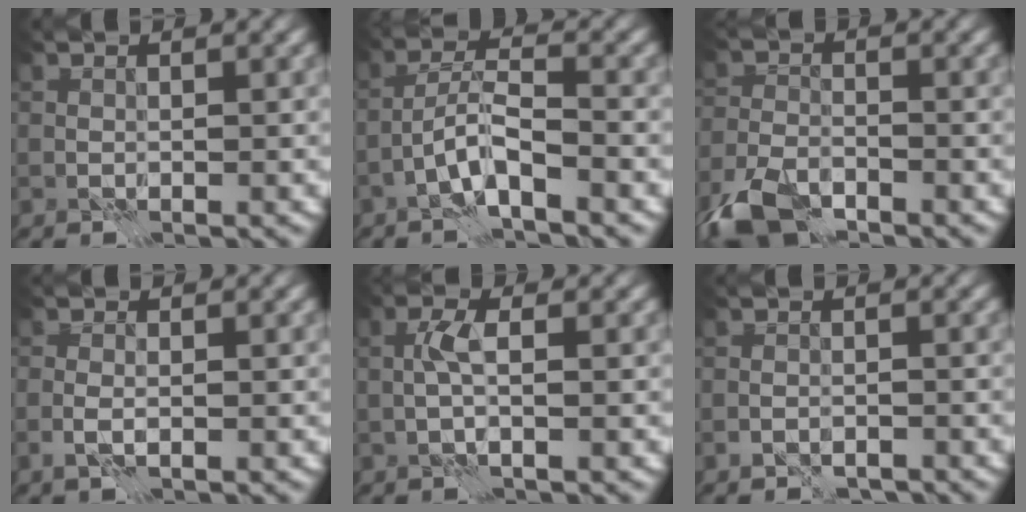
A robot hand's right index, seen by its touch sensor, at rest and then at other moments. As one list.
[{"total": 3.4, "force": [-2.2, 0.2, 2.6], "torque": [-0.047, 0.017, -0.050]}, {"total": 6.4, "force": [-4.8, 2.4, 3.5], "torque": [-0.075, -0.015, -0.105]}, {"total": 1.1, "force": [-0.4, 0.3, 0.9], "torque": [-0.021, -0.002, -0.009]}, {"total": 1.8, "force": [0.0, 0.1, 1.8], "torque": [-0.038, 0.010, -0.005]}, {"total": 1.0, "force": [-0.9, 0.2, 0.3], "torque": [-0.001, 0.002, -0.016]}]